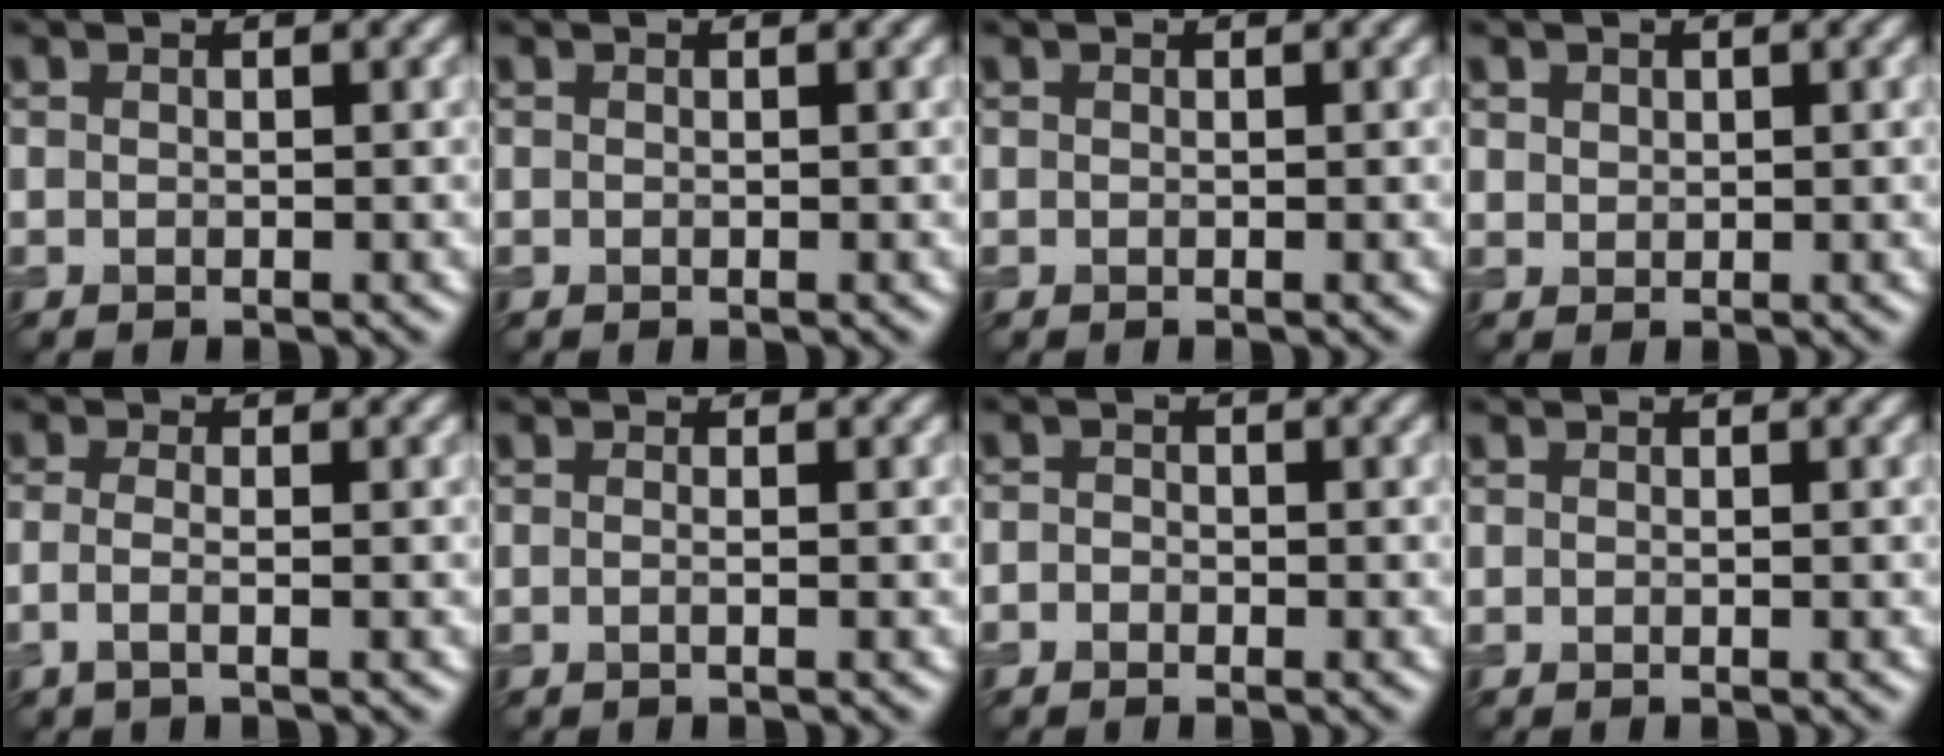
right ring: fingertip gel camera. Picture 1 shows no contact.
{"total": 0.0}
{"total": 0.0}
{"total": 0.8, "force": [0.5, 0.6, 0.1], "torque": [-0.003, -0.002, 0.014]}
{"total": 1.8, "force": [-0.5, 0.6, 1.6], "torque": [-0.033, -0.008, -0.017]}
{"total": 0.8, "force": [-0.1, 0.3, 0.7], "torque": [-0.011, -0.012, -0.010]}
{"total": 1.0, "force": [-0.5, 0.7, 0.3], "torque": [-0.002, -0.002, -0.014]}
{"total": 0.0}